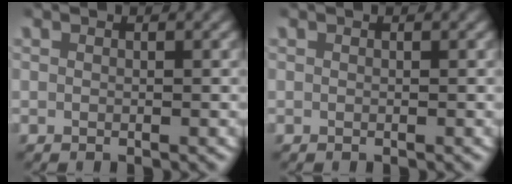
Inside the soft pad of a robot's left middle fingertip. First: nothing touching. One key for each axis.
{"total": 0.0}